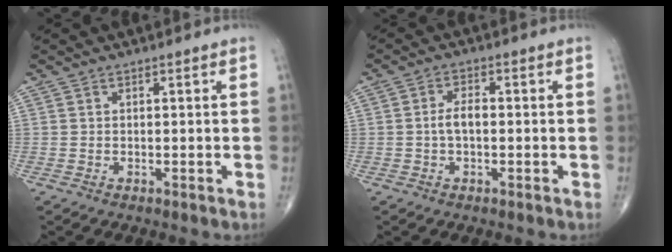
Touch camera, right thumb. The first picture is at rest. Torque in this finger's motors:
{"motor_torque": [-0.03, 0.22, 0.63, -0.03, 0.01]}